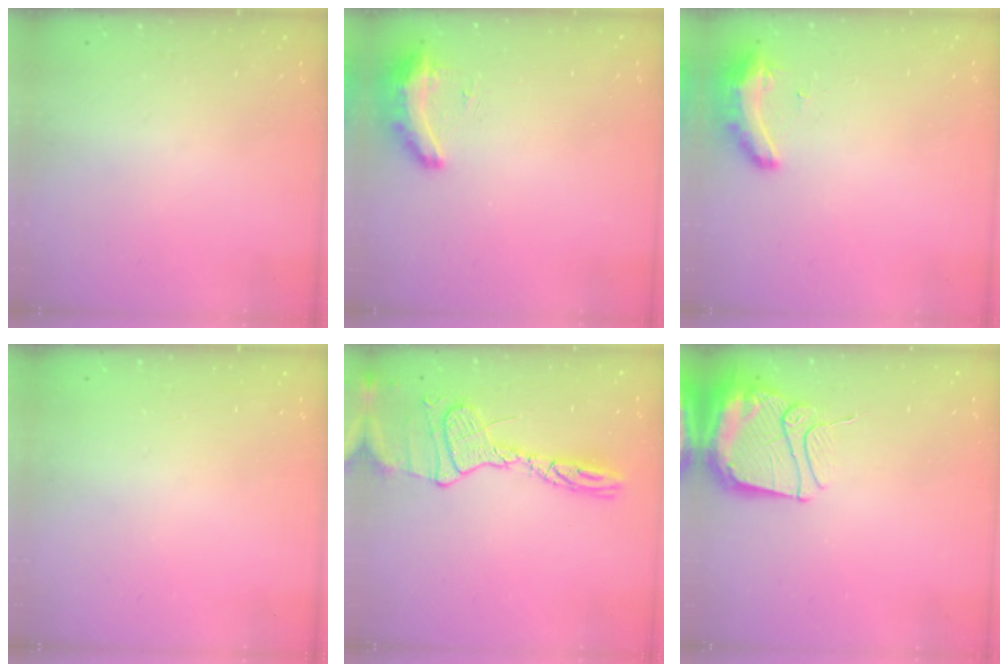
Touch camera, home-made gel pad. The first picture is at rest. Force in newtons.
{"total": 17.3, "press": 10.6, "slide": 13.6}
{"total": 16.2, "press": 11.0, "slide": 11.9}
{"total": 0.0}
{"total": 15.6, "press": 15.6, "slide": 1.3}
{"total": 13.3, "press": 13.2, "slide": 1.4}